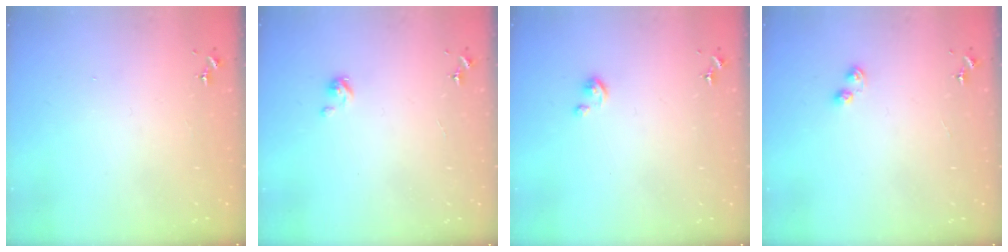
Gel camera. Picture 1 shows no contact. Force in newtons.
{"total": 2.9, "press": 2.9, "slide": 0.2}
{"total": 2.7, "press": 2.6, "slide": 0.3}
{"total": 4.4, "press": 4.4, "slide": 0.5}